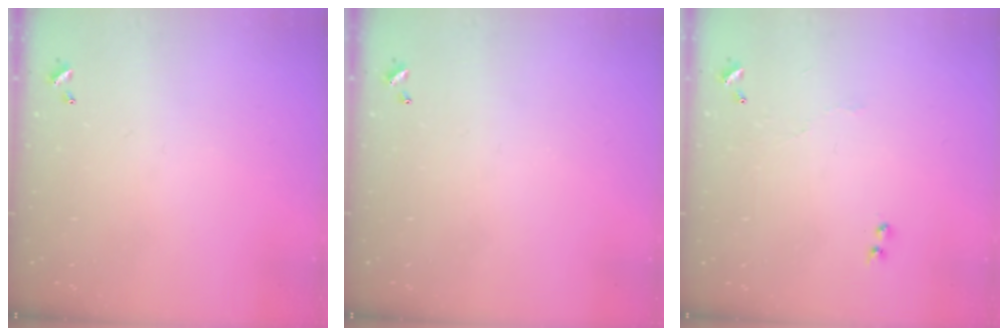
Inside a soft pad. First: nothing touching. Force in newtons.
{"total": 0.0}
{"total": 3.0, "press": 2.9, "slide": 0.6}